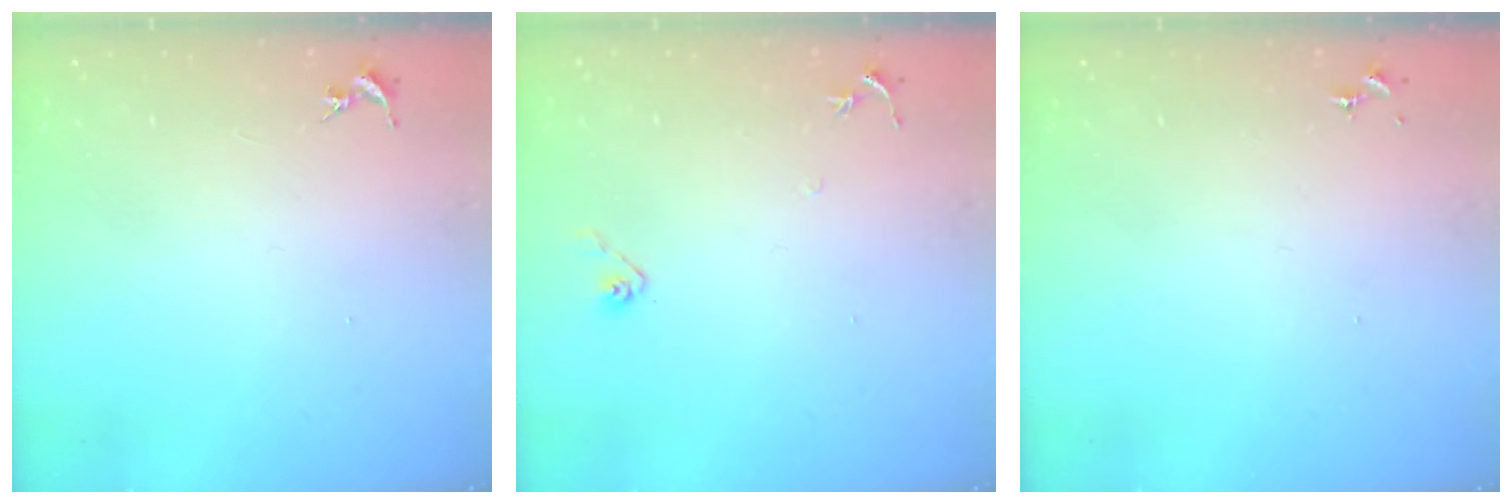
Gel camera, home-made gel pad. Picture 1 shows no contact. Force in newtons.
{"total": 4.1, "press": 4.0, "slide": 1.0}
{"total": 0.0}